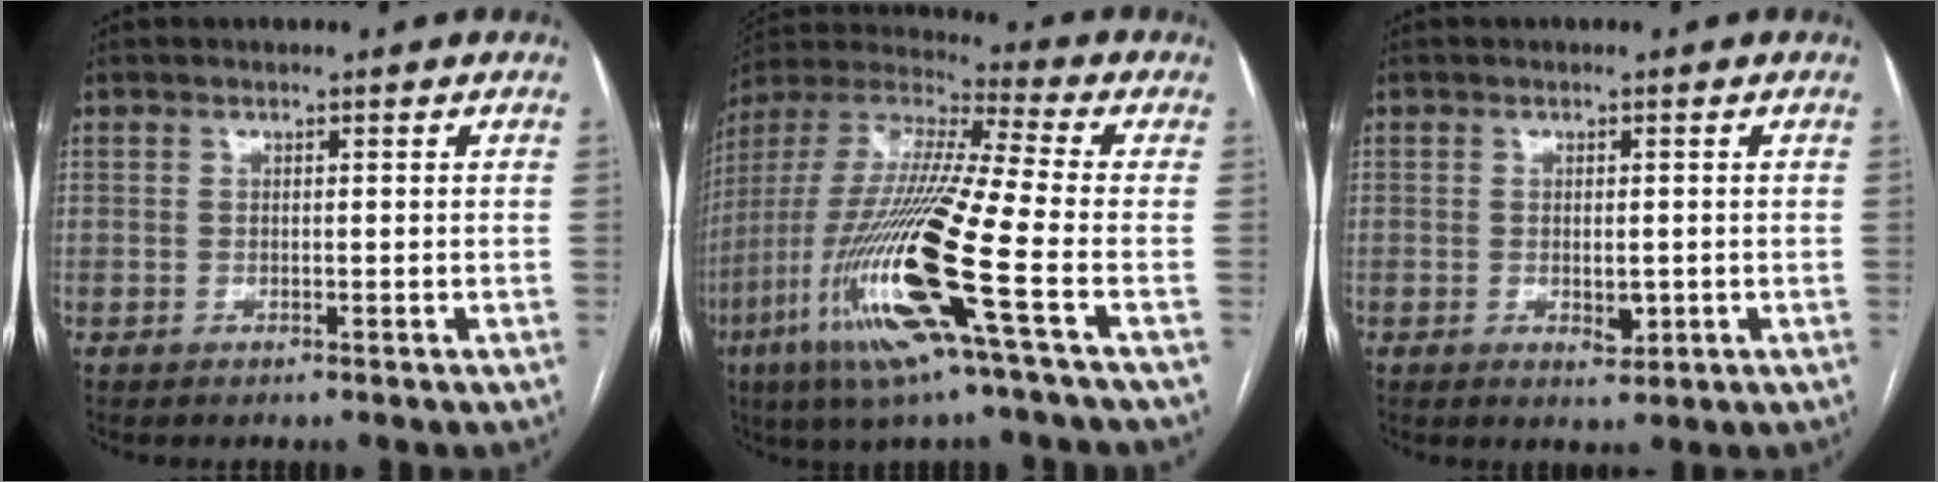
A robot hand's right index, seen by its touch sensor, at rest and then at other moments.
{"total": 21.3, "force": [-7.6, 0.5, 19.9], "torque": [-0.442, -0.036, -0.156]}
{"total": 2.5, "force": [-0.4, 1.3, 2.0], "torque": [-0.031, -0.004, 0.000]}